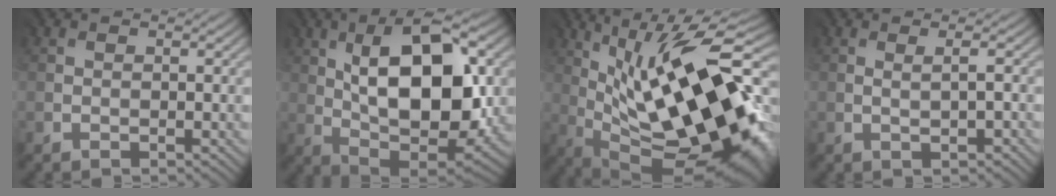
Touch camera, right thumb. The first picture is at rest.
{"total": 15.5, "force": [2.9, 7.3, 13.4], "torque": [-0.218, 0.013, 0.043]}
{"total": 19.7, "force": [1.5, 7.8, 18.1], "torque": [-0.294, 0.016, 0.024]}
{"total": 1.1, "force": [0.0, -0.3, 1.0], "torque": [-0.015, 0.000, 0.002]}